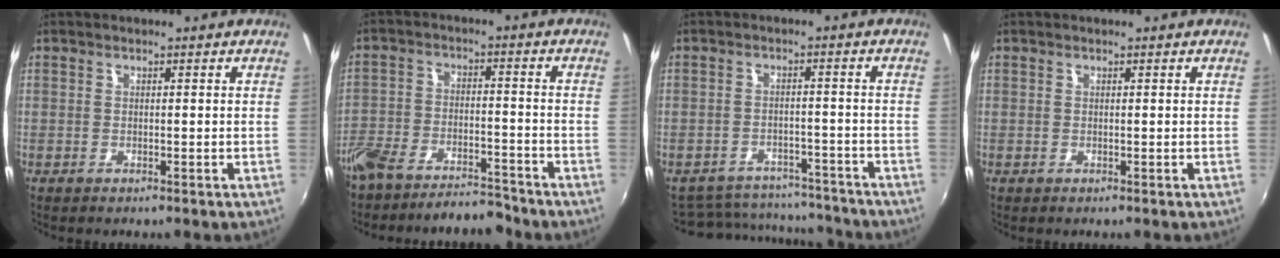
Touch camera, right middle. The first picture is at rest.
{"total": 10.9, "force": [-9.6, 3.5, 3.9], "torque": [-0.100, 0.006, -0.156]}
{"total": 15.7, "force": [-13.9, 5.9, 4.4], "torque": [-0.106, 0.022, -0.176]}
{"total": 0.0}